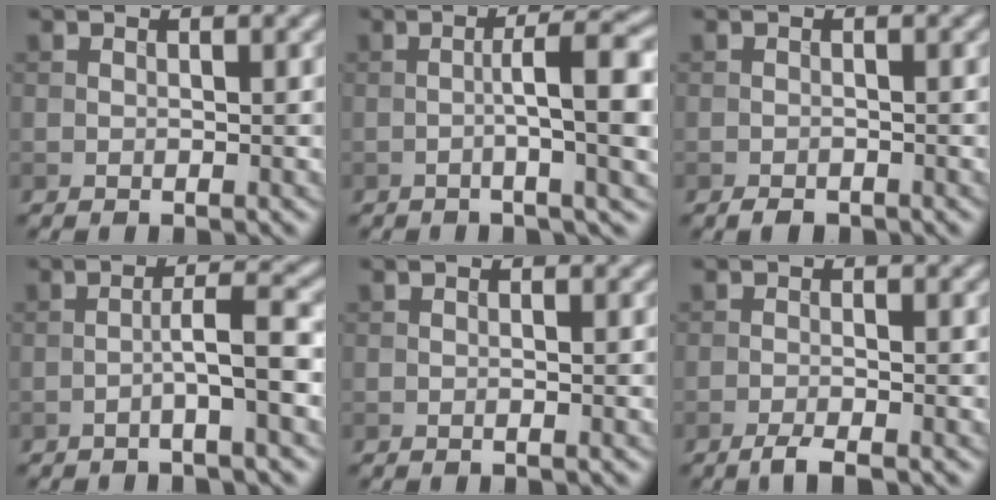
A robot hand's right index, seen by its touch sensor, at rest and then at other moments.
{"total": 7.2, "force": [-0.9, 1.3, 7.0], "torque": [-0.101, 0.013, -0.018]}
{"total": 1.2, "force": [-1.0, 0.5, 0.4], "torque": [-0.005, -0.003, -0.019]}
{"total": 3.2, "force": [-1.3, 0.1, 3.0], "torque": [-0.051, 0.016, -0.032]}
{"total": 0.5, "force": [-0.3, 0.1, 0.5], "torque": [-0.008, -0.001, -0.006]}
{"total": 2.2, "force": [-1.6, 0.3, 1.5], "torque": [-0.028, -0.002, -0.034]}